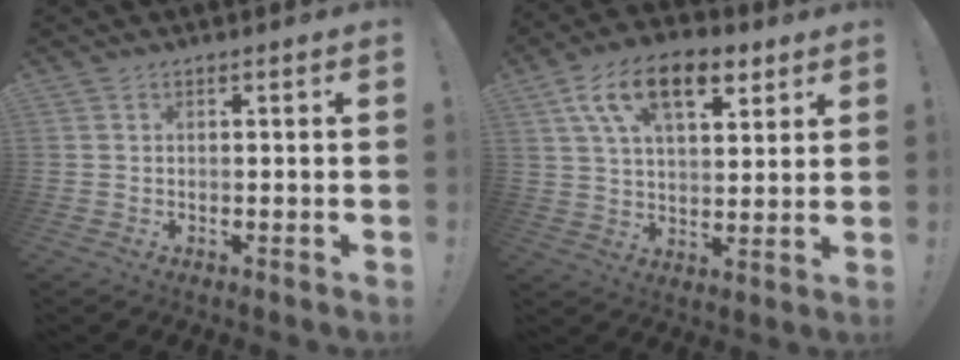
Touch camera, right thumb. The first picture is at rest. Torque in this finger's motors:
{"motor_torque": [0.60, 0.68, 1.02, 0.47, 0.14]}